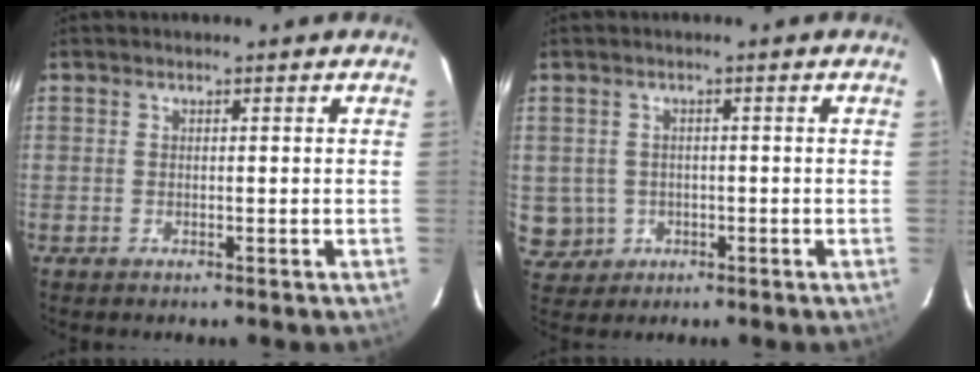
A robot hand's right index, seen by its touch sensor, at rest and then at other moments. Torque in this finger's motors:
{"motor_torque": [-0.61, -0.05, -1.05, -0.21]}